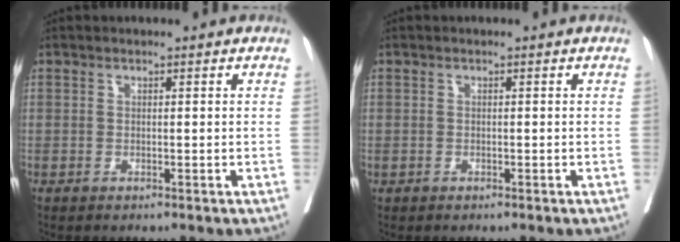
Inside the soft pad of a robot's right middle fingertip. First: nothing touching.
{"total": 0.0}